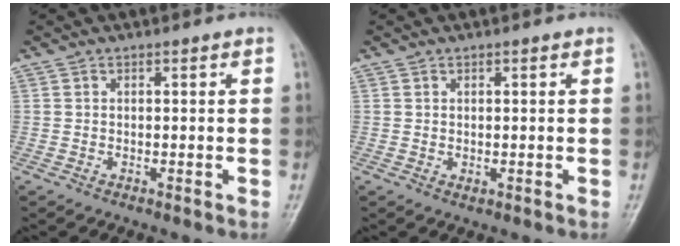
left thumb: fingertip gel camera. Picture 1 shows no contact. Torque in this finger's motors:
{"motor_torque": [-0.14, 0.14, 0.19, 0.03, 0.00]}